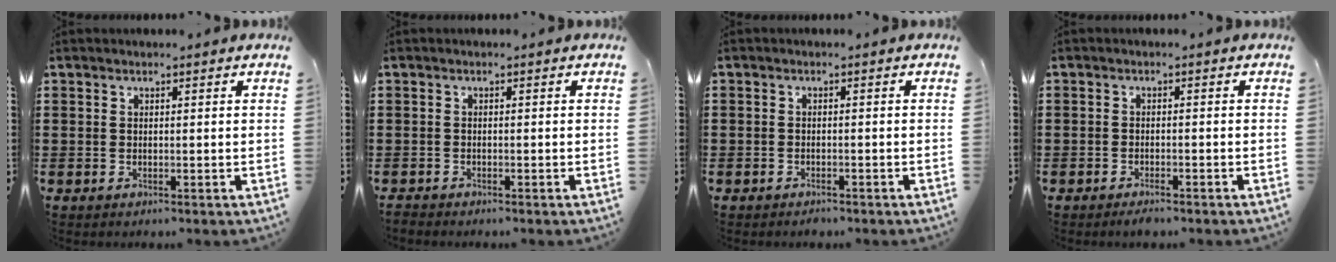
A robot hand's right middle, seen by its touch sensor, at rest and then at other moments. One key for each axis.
{"total": 0.7, "fx": -0.7, "fy": 0.1, "fz": 0.0, "tx": -0.002, "ty": 0.000, "tz": -0.015}
{"total": 1.1, "fx": -1.1, "fy": 0.2, "fz": -0.1, "tx": -0.001, "ty": 0.001, "tz": -0.024}
{"total": 1.3, "fx": -1.2, "fy": 0.2, "fz": 0.4, "tx": -0.011, "ty": -0.004, "tz": -0.022}